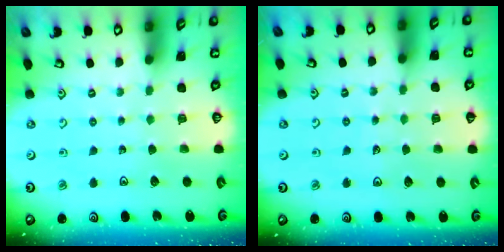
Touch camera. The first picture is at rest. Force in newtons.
{"total": 3.2, "press": 2.7, "slide": 1.7}